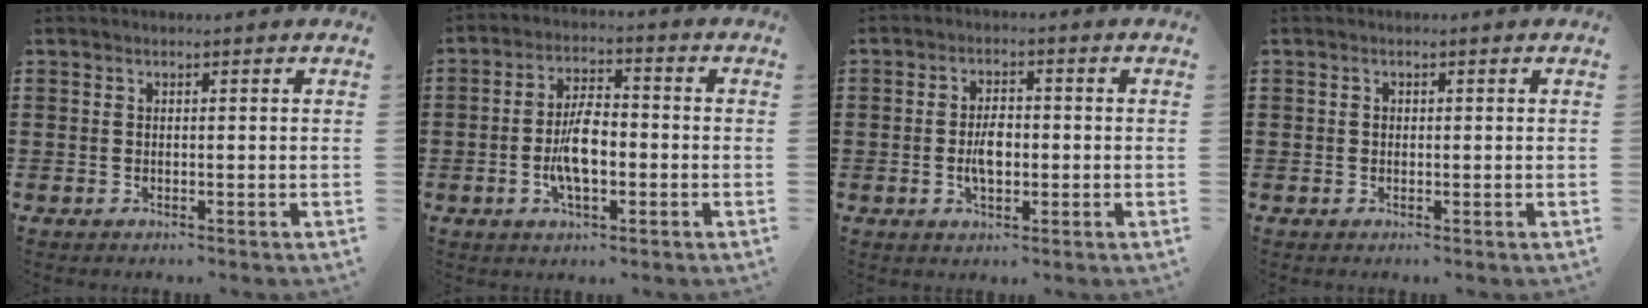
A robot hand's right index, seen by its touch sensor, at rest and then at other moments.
{"total": 7.3, "force": [-1.5, 3.1, 6.5], "torque": [-0.139, 0.000, -0.033]}
{"total": 4.3, "force": [-0.6, 2.2, 3.6], "torque": [-0.075, 0.003, -0.013]}
{"total": 0.6, "force": [0.0, 0.5, 0.3], "torque": [-0.007, 0.003, 0.000]}